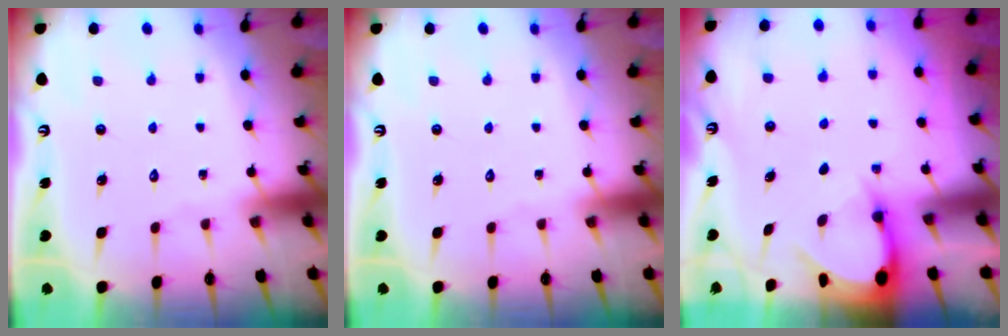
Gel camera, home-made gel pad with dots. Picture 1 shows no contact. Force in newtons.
{"total": 0.0}
{"total": 3.1, "press": 3.1, "slide": 0.2}